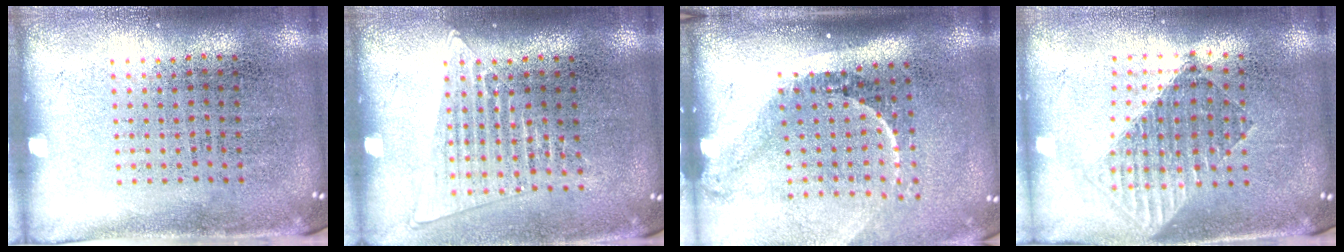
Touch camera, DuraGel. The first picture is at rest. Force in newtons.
{"total": 1.4, "press": 1.2, "slide": 0.5}
{"total": 2.3, "press": 1.4, "slide": 1.8}
{"total": 1.5, "press": 1.3, "slide": 0.7}